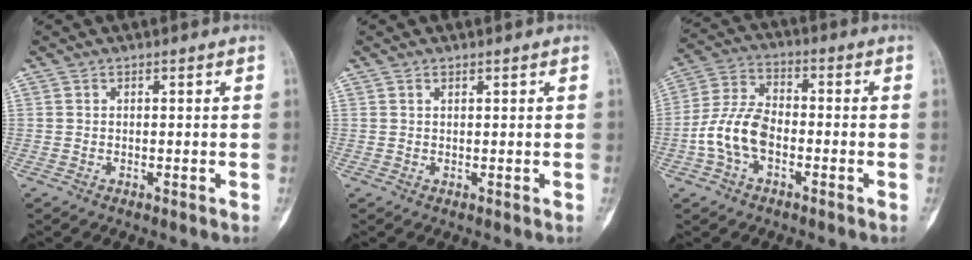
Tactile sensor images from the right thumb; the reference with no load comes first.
{"total": 0.6, "force": [0.4, 0.2, 0.3], "torque": [-0.008, -0.002, 0.008]}
{"total": 9.9, "force": [-2.9, 5.9, 7.4], "torque": [-0.152, 0.033, -0.062]}